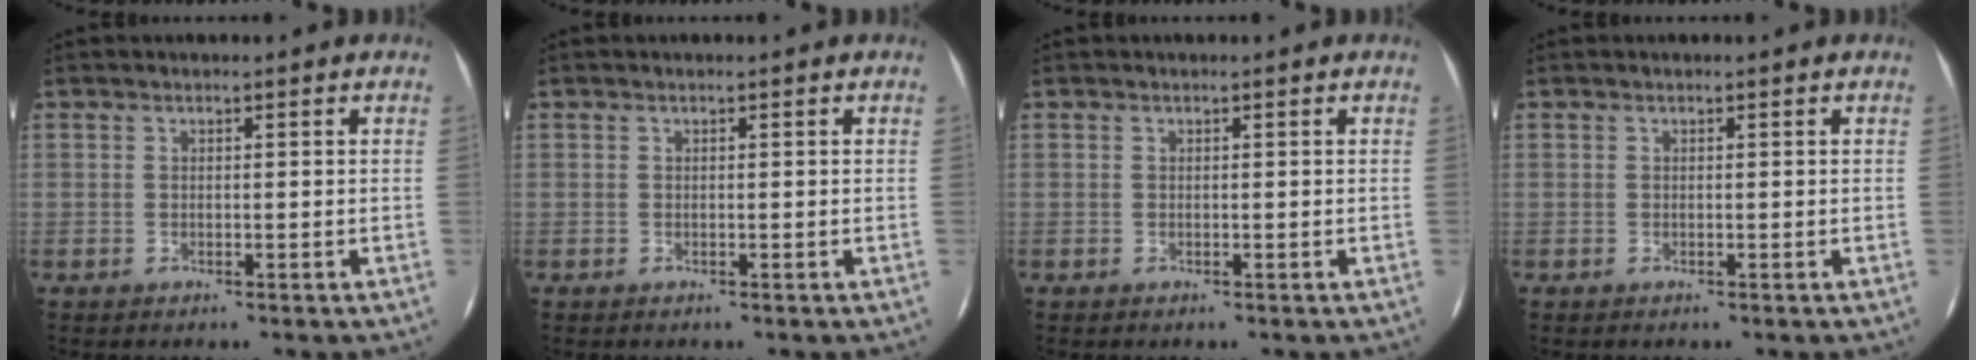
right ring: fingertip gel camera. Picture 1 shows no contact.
{"total": 0.0}
{"total": 0.0}
{"total": 0.0}